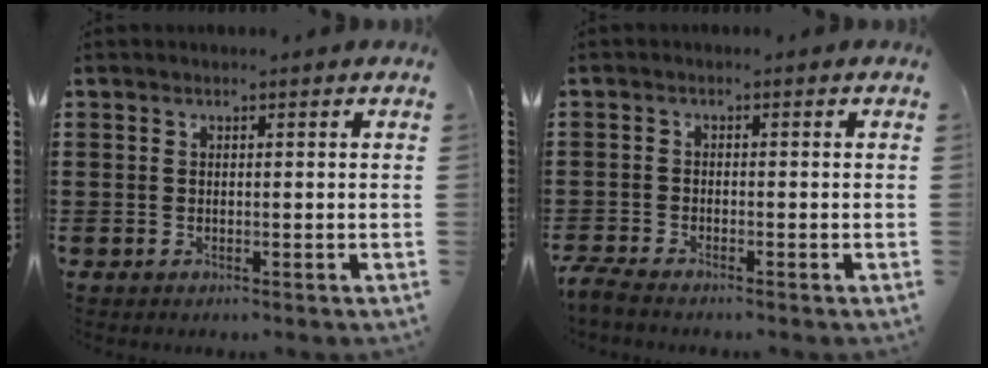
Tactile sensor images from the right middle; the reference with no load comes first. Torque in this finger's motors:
{"motor_torque": [1.33, -0.07, 0.43, 0.11]}